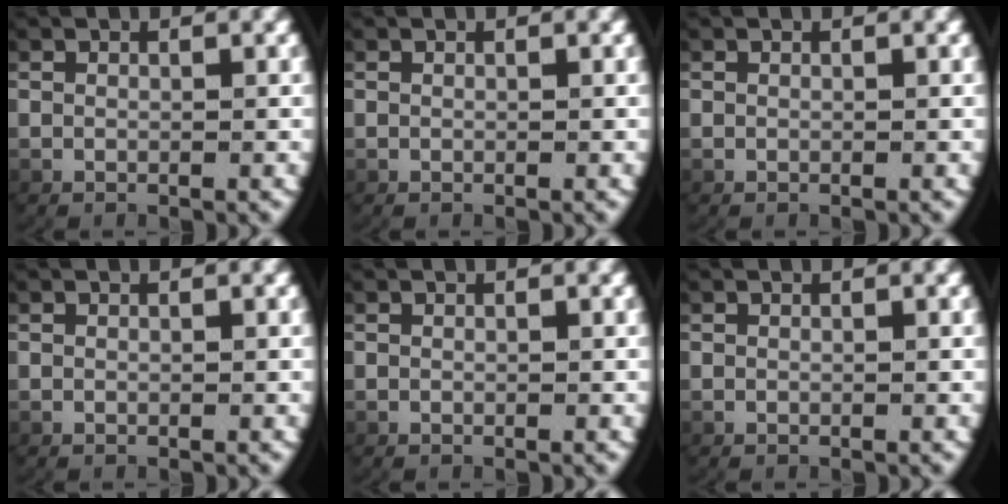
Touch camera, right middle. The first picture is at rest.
{"total": 0.0}
{"total": 0.0}
{"total": 0.0}
{"total": 0.0}
{"total": 0.0}